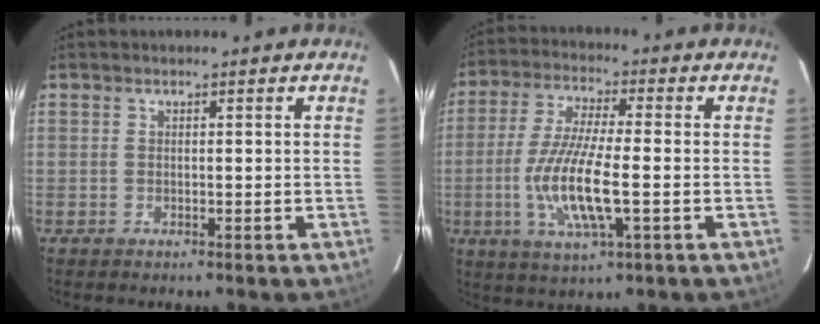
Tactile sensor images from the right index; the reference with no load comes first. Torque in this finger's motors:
{"motor_torque": [1.32, -0.81, 0.74, 0.21]}